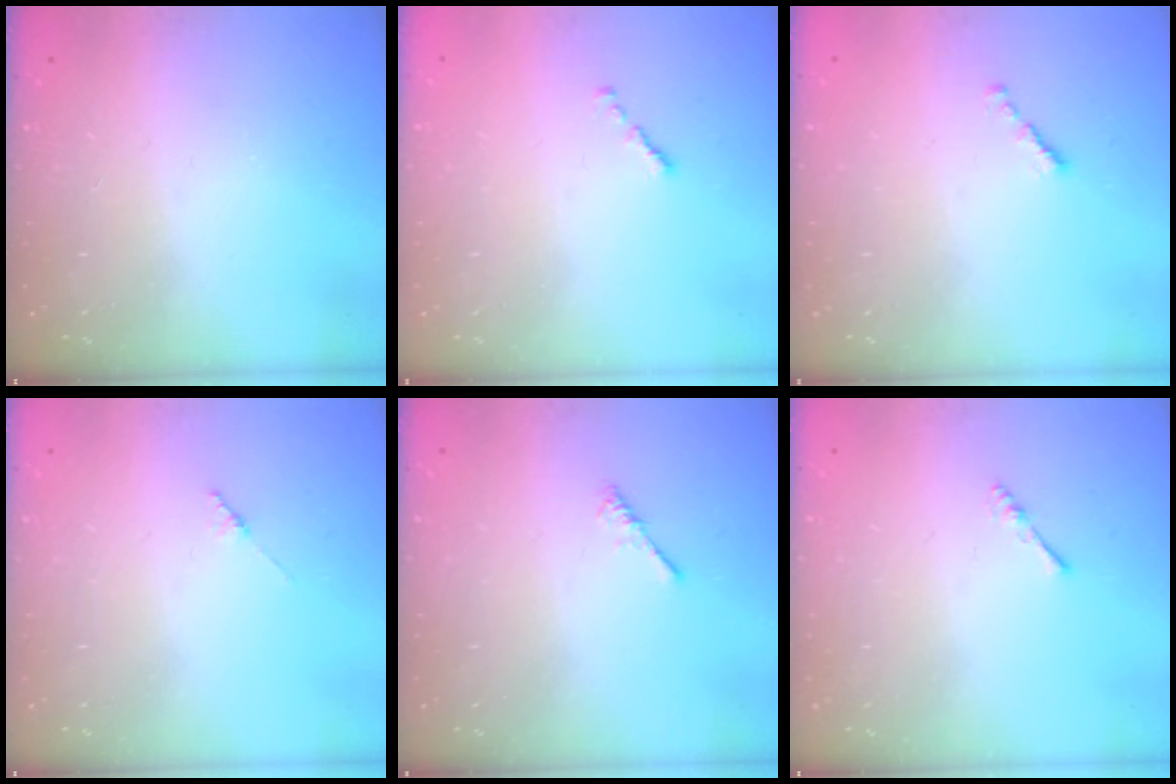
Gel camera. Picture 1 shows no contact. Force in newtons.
{"total": 0.7, "press": 0.6, "slide": 0.4}
{"total": 1.3, "press": 1.1, "slide": 0.6}
{"total": 1.8, "press": 1.7, "slide": 0.3}
{"total": 0.0}
{"total": 2.2, "press": 2.2, "slide": 0.4}